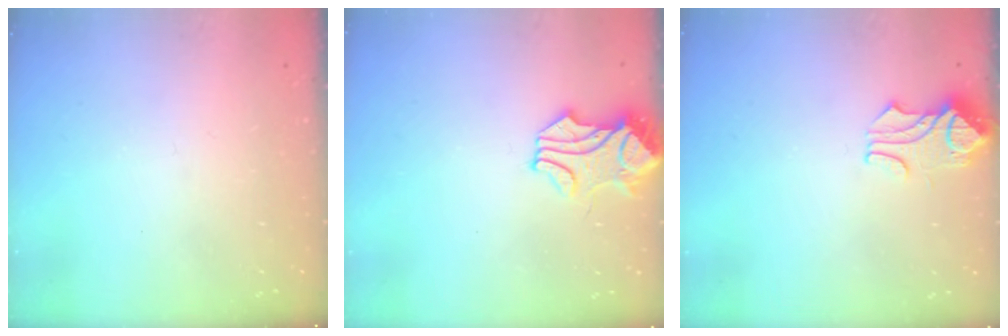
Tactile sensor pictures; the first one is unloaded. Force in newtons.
{"total": 1.8, "press": 1.7, "slide": 0.5}
{"total": 1.0, "press": 0.2, "slide": 1.0}